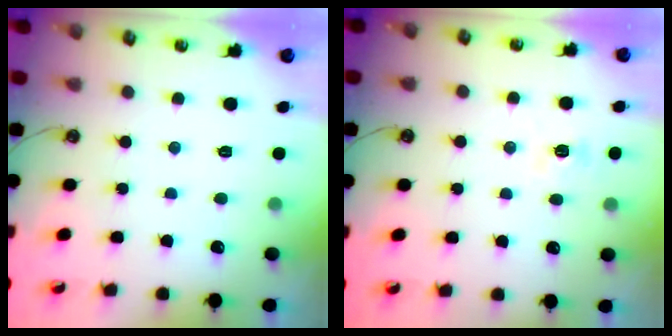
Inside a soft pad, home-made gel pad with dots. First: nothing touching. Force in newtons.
{"total": 4.1, "press": 4.1, "slide": 0.5}